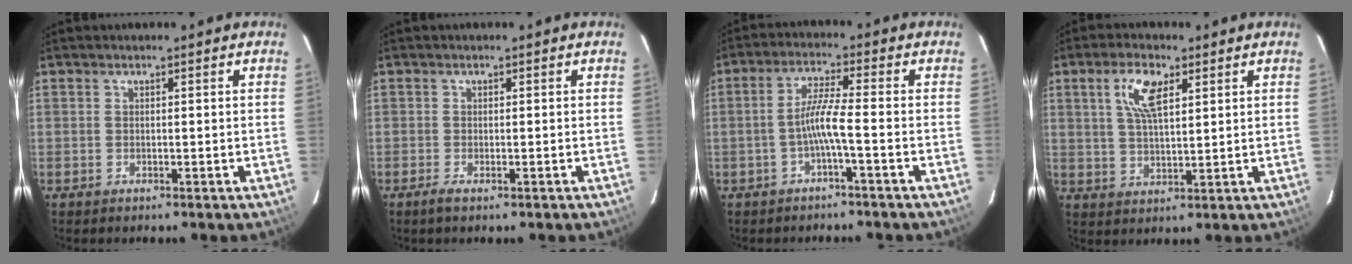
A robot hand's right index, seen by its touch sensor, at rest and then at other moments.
{"total": 1.8, "force": [-1.1, 0.5, 1.3], "torque": [-0.029, -0.005, -0.020]}
{"total": 4.7, "force": [-2.0, -0.6, 4.2], "torque": [-0.094, 0.008, -0.038]}
{"total": 7.0, "force": [3.1, 2.8, 5.6], "torque": [-0.108, 0.010, 0.060]}